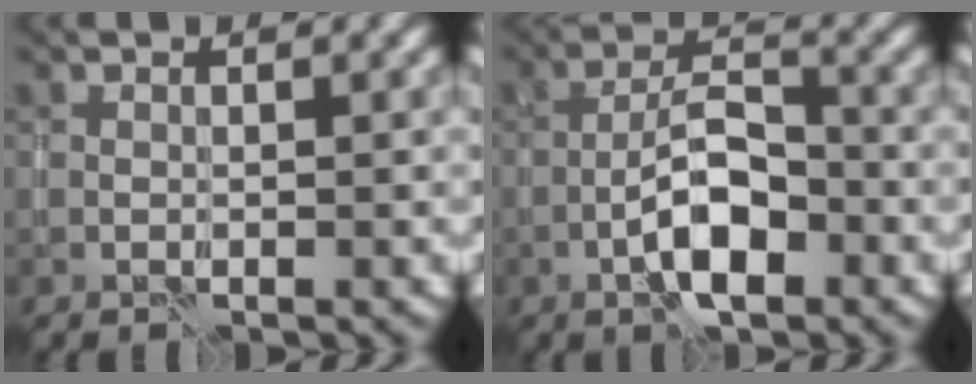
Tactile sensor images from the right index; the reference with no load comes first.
{"total": 5.2, "force": [-2.4, 1.8, 4.3], "torque": [-0.074, 0.010, -0.047]}